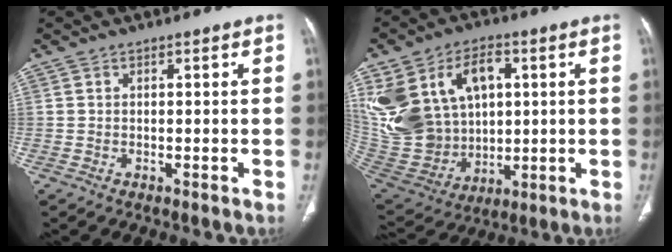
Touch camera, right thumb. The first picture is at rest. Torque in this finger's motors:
{"motor_torque": [-0.02, 0.80, 1.23, 1.09, 0.36]}